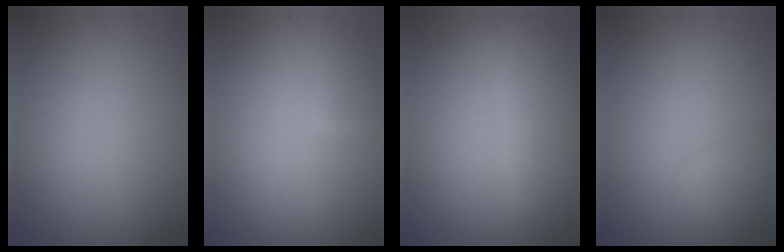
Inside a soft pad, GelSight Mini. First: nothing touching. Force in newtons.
{"total": 1.4, "press": 1.4, "slide": 0.1}
{"total": 4.3, "press": 4.3, "slide": 0.1}
{"total": 1.8, "press": 1.8, "slide": 0.1}